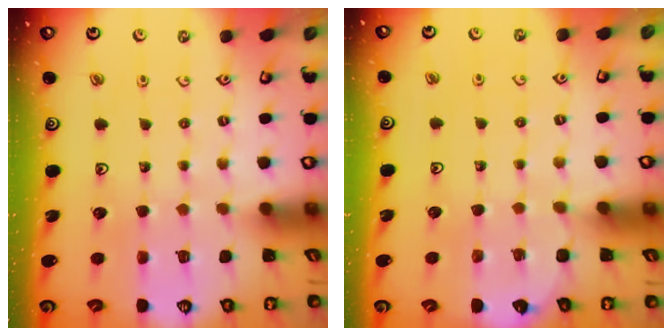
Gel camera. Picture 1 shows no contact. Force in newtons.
{"total": 2.3, "press": 2.3, "slide": 0.1}